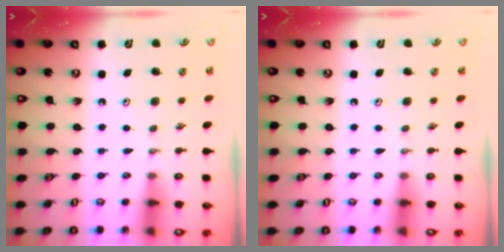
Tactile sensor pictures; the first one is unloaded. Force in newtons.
{"total": 0.0}